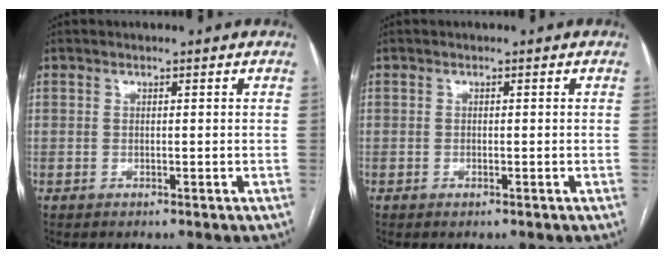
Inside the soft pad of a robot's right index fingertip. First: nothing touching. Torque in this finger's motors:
{"motor_torque": [0.20, -0.14, 0.05, 0.00]}